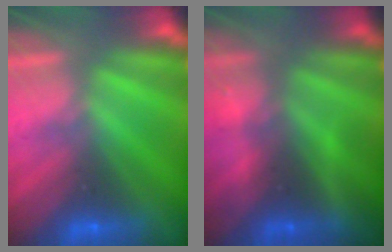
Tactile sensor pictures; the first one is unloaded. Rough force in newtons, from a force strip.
{"total": 5.7}